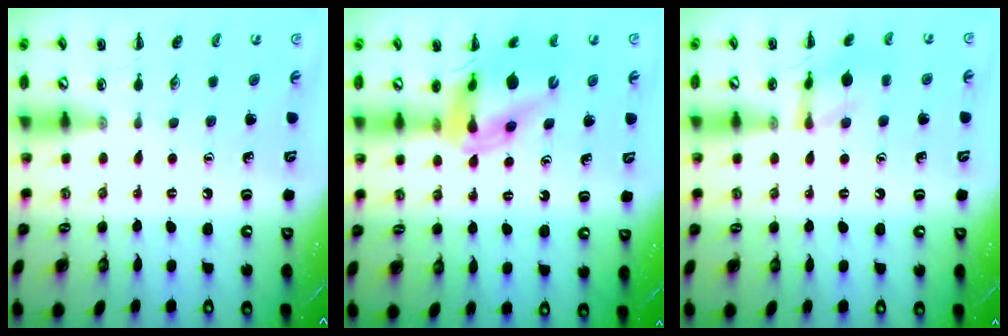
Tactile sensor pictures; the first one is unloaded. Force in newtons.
{"total": 13.8, "press": 13.3, "slide": 3.7}
{"total": 9.0, "press": 8.9, "slide": 0.6}